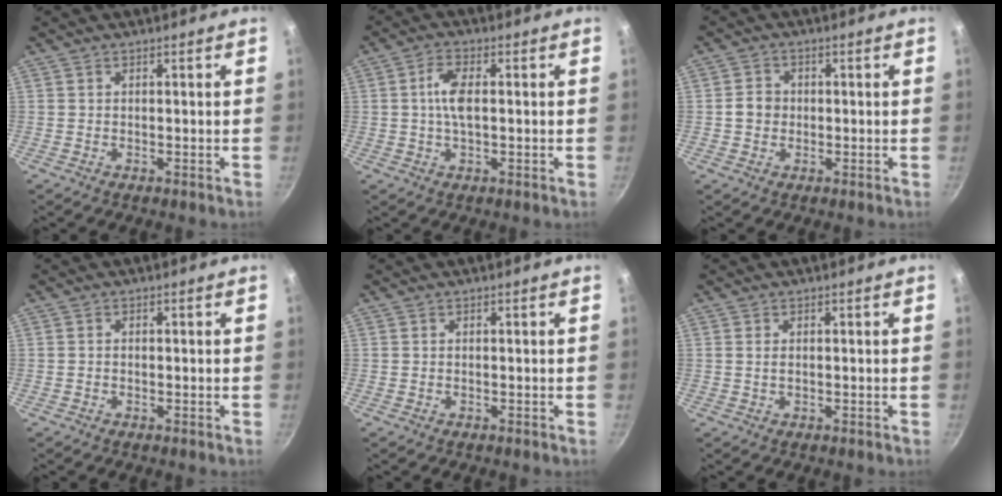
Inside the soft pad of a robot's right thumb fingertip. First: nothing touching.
{"total": 5.5, "force": [0.4, 2.4, 4.9], "torque": [-0.102, 0.008, 0.002]}
{"total": 3.7, "force": [-0.3, 3.3, 1.7], "torque": [-0.014, 0.011, -0.010]}
{"total": 0.7, "force": [-0.2, 0.5, 0.4], "torque": [-0.008, 0.004, -0.004]}
{"total": 0.0}
{"total": 1.2, "force": [0.1, 0.7, 0.9], "torque": [-0.019, 0.000, 0.002]}